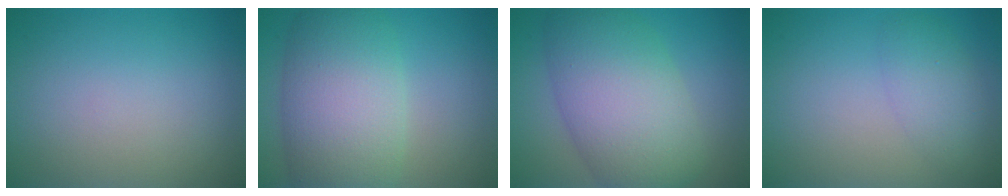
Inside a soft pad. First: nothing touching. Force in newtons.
{"total": 9.5, "press": 9.4, "slide": 0.3}
{"total": 9.7, "press": 9.7, "slide": 0.3}
{"total": 2.7, "press": 2.7, "slide": 0.1}